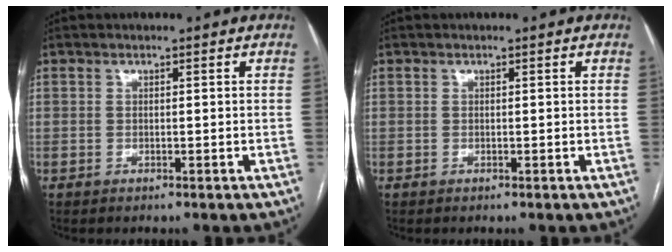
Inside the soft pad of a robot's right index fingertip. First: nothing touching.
{"total": 0.0}